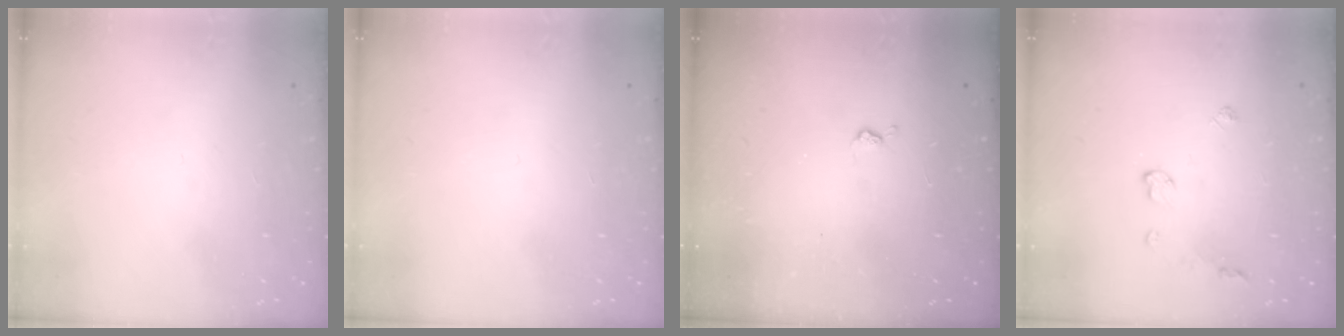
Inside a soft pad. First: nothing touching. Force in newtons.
{"total": 0.0}
{"total": 2.8, "press": 2.7, "slide": 0.5}
{"total": 4.9, "press": 4.8, "slide": 0.7}